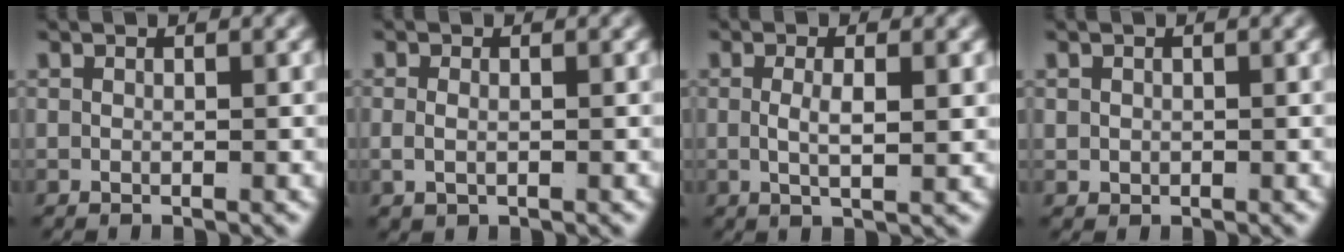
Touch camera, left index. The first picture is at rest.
{"total": 1.1, "force": [-0.3, 0.5, 1.0], "torque": [-0.030, -0.011, 0.004]}
{"total": 2.5, "force": [0.1, 0.1, 2.5], "torque": [-0.051, -0.013, 0.012]}
{"total": 0.9, "force": [0.0, 0.7, 0.4], "torque": [-0.017, -0.011, 0.010]}